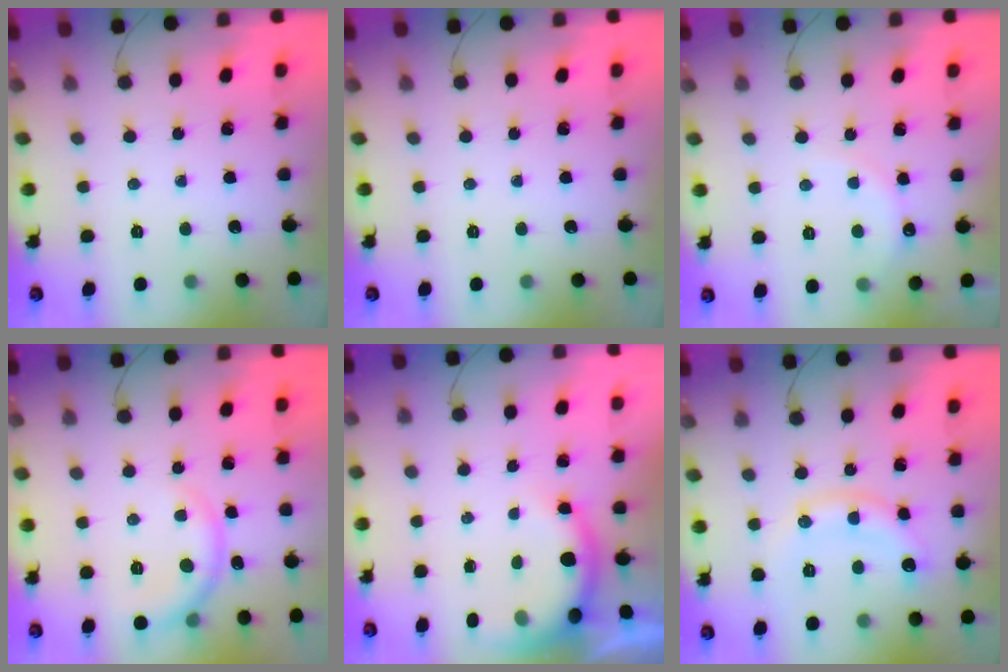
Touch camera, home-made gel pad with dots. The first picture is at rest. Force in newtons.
{"total": 0.0}
{"total": 6.7, "press": 6.6, "slide": 1.3}
{"total": 6.4, "press": 6.4, "slide": 0.7}
{"total": 6.4, "press": 6.4, "slide": 0.5}
{"total": 10.3, "press": 10.3, "slide": 0.8}